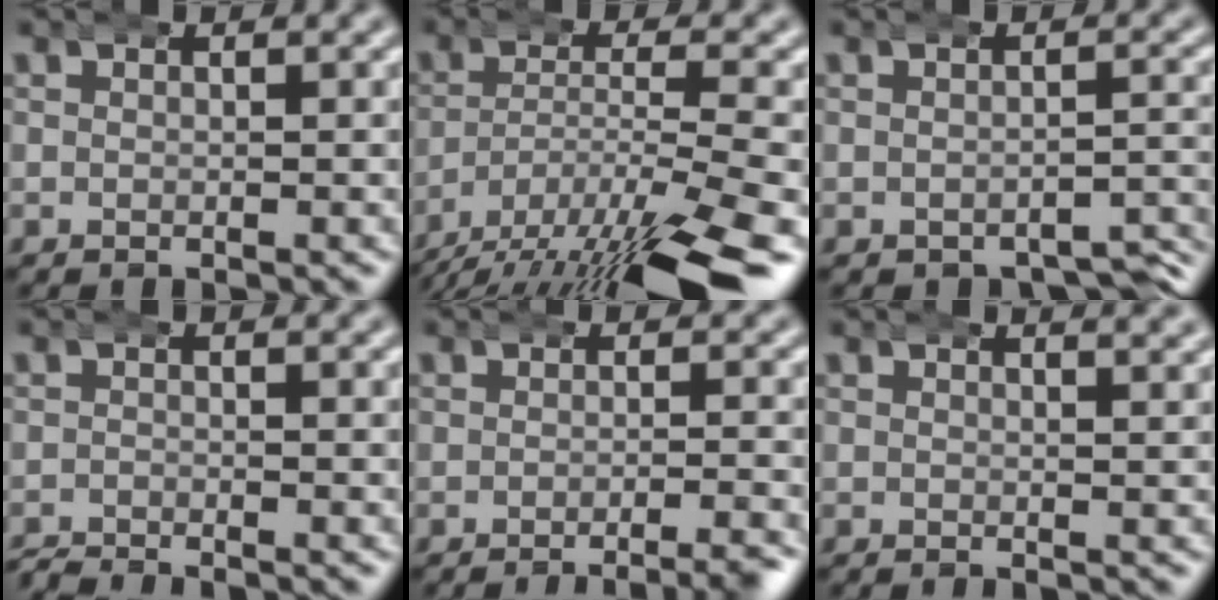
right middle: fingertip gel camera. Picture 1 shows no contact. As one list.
[{"total": 9.7, "force": [-5.5, 3.6, 7.2], "torque": [-0.133, -0.031, -0.069]}, {"total": 3.8, "force": [-3.4, 1.4, 1.0], "torque": [-0.011, -0.009, -0.049]}, {"total": 1.8, "force": [-1.8, 0.3, 0.1], "torque": [-0.005, -0.007, -0.030]}, {"total": 3.8, "force": [-3.4, 0.4, 1.8], "torque": [-0.009, 0.001, -0.059]}, {"total": 1.9, "force": [1.2, 0.4, 1.4], "torque": [-0.014, 0.008, 0.012]}]